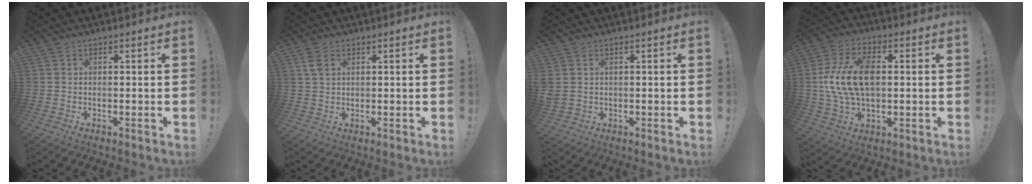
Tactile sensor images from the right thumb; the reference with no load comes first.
{"total": 3.9, "force": [1.9, 2.3, 2.5], "torque": [-0.046, 0.001, 0.036]}
{"total": 2.3, "force": [0.9, 1.6, 1.3], "torque": [-0.027, 0.003, 0.020]}
{"total": 16.3, "force": [0.7, 10.0, 12.9], "torque": [-0.250, 0.007, 0.012]}